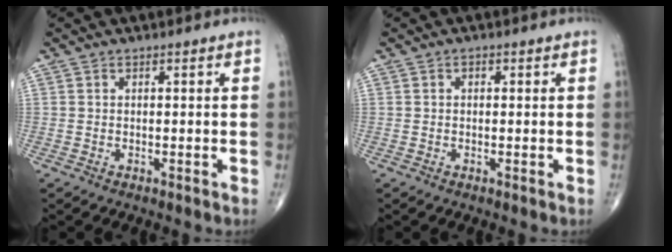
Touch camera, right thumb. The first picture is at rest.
{"total": 0.8, "force": [0.2, 0.5, 0.5], "torque": [-0.003, 0.002, 0.001]}